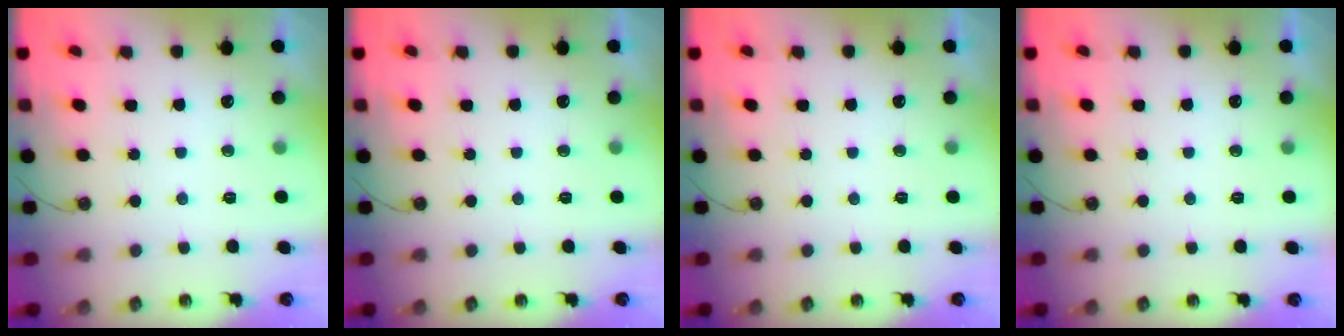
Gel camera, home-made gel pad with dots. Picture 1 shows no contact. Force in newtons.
{"total": 0.0}
{"total": 0.0}
{"total": 0.0}